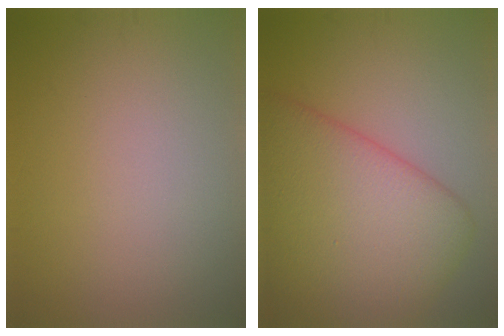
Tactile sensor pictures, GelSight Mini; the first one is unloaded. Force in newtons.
{"total": 10.2, "press": 10.2, "slide": 0.4}